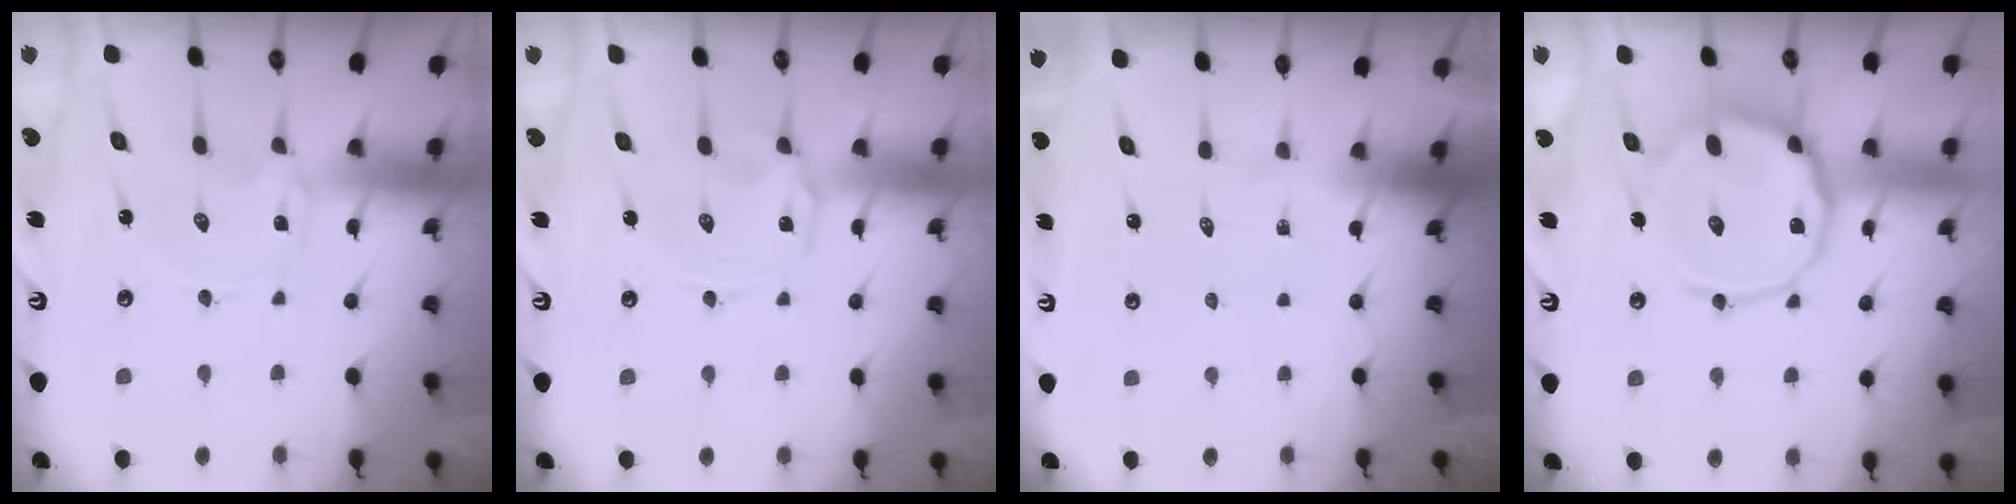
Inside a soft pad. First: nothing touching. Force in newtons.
{"total": 1.7, "press": 1.6, "slide": 0.5}
{"total": 0.0}
{"total": 15.8, "press": 15.7, "slide": 1.2}